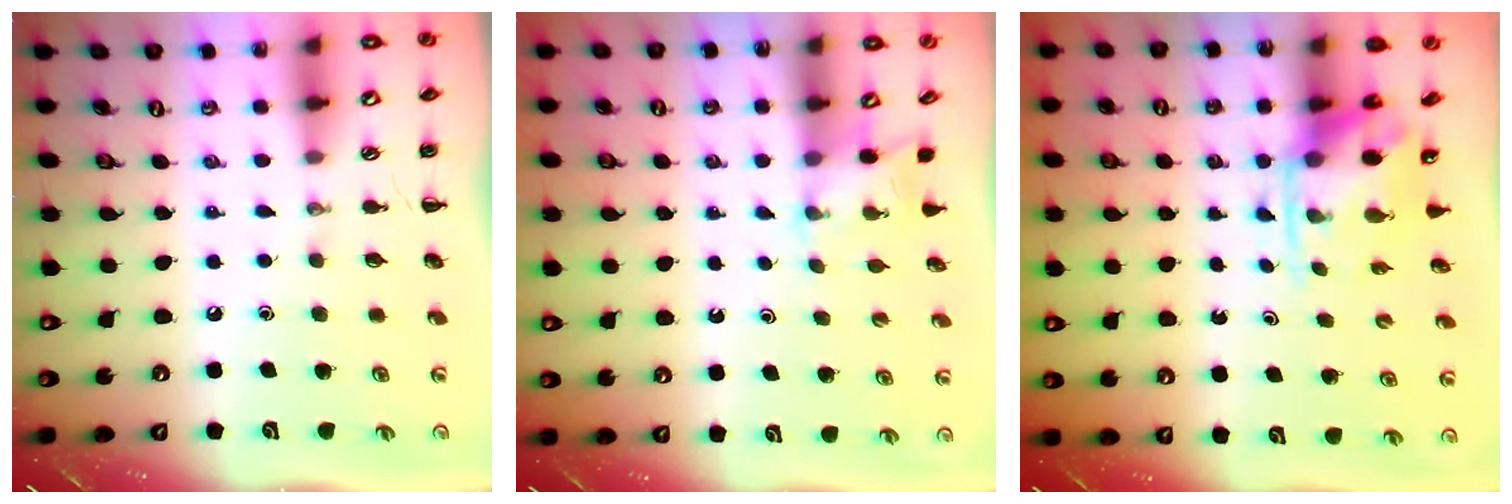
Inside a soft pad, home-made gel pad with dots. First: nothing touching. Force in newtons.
{"total": 2.6, "press": 2.5, "slide": 0.9}
{"total": 4.0, "press": 3.9, "slide": 0.8}